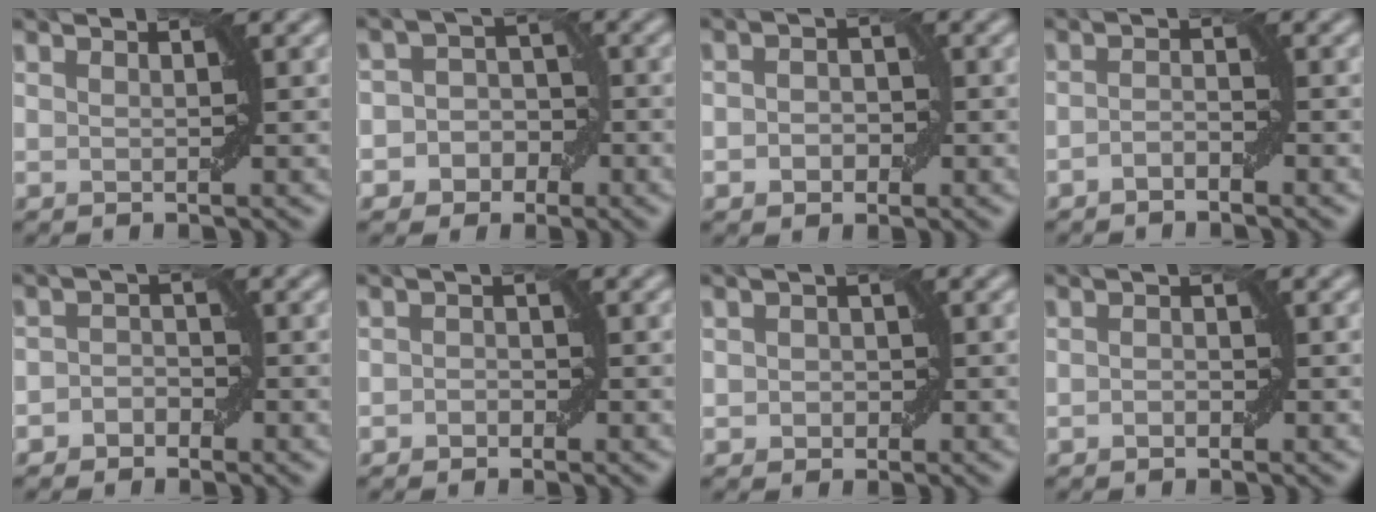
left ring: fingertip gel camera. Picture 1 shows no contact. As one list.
[{"total": 5.1, "force": [-1.8, 4.6, 1.4], "torque": [0.003, 0.022, -0.047]}, {"total": 2.4, "force": [-0.5, 1.8, 1.4], "torque": [-0.013, 0.001, -0.015]}, {"total": 1.2, "force": [-0.9, 0.4, 0.8], "torque": [-0.016, 0.005, -0.019]}, {"total": 1.7, "force": [-1.1, 1.3, 0.5], "torque": [0.000, 0.007, -0.025]}, {"total": 1.1, "force": [-0.6, 0.8, 0.3], "torque": [-0.005, 0.002, -0.013]}, {"total": 1.4, "force": [-0.3, 1.2, 0.6], "torque": [-0.003, -0.001, -0.007]}, {"total": 0.8, "force": [-0.4, 0.5, 0.5], "torque": [-0.009, 0.003, -0.007]}]